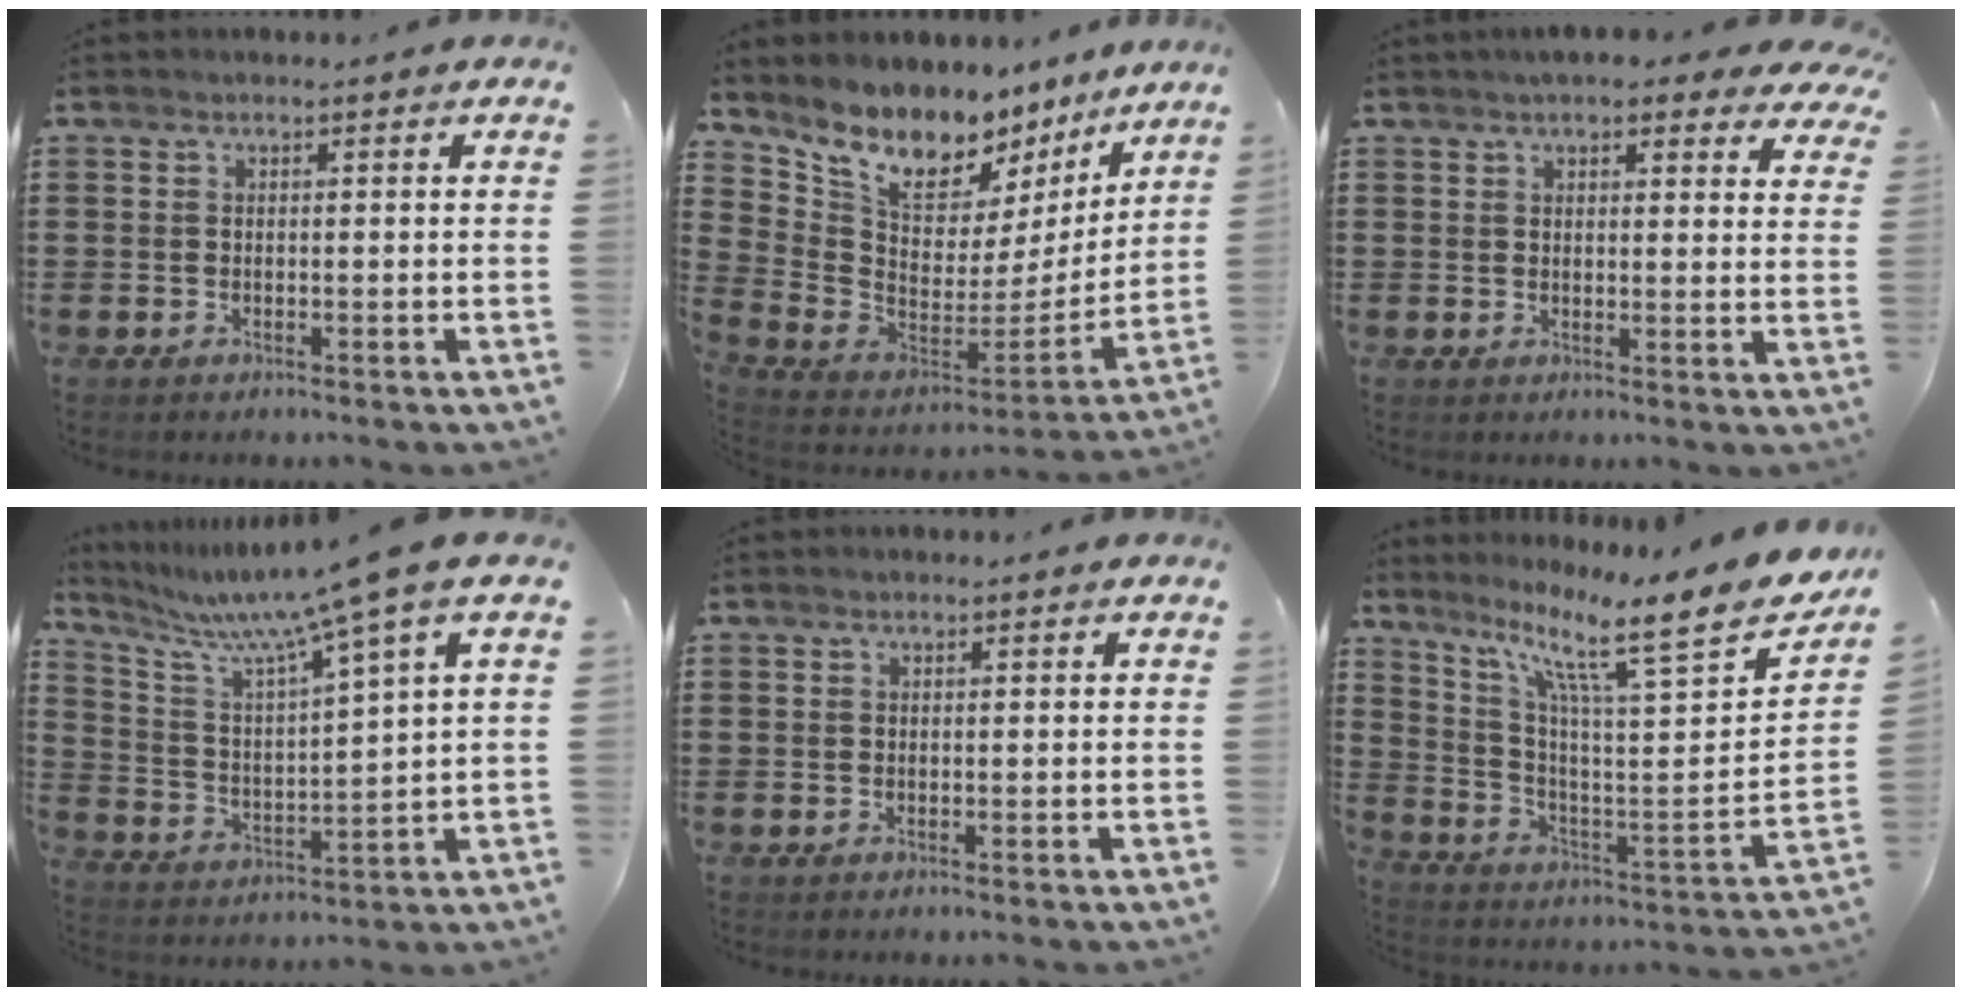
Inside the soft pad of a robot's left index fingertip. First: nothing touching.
{"total": 9.1, "force": [7.6, 4.2, 2.9], "torque": [-0.099, -0.062, 0.135]}
{"total": 4.3, "force": [3.7, 1.4, 1.6], "torque": [-0.027, -0.005, 0.064]}
{"total": 9.3, "force": [7.2, -0.9, 5.9], "torque": [-0.143, -0.049, 0.111]}
{"total": 0.0}
{"total": 12.8, "force": [9.6, 1.7, 8.4], "torque": [-0.160, -0.078, 0.141]}